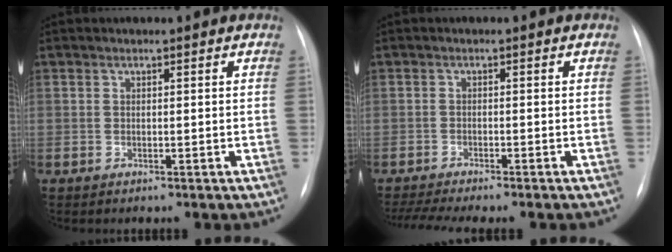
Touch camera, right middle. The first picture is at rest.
{"total": 7.6, "force": [-6.6, -0.1, 3.8], "torque": [-0.054, -0.007, -0.101]}